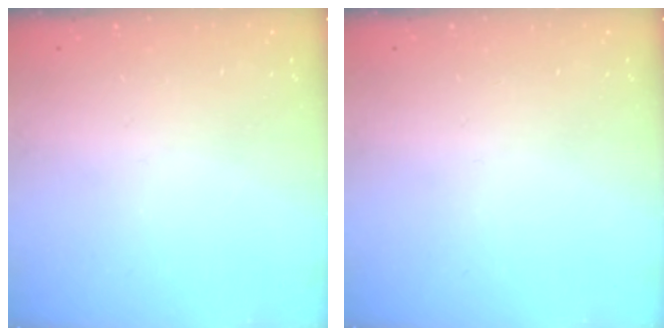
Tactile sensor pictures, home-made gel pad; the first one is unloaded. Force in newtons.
{"total": 0.0}